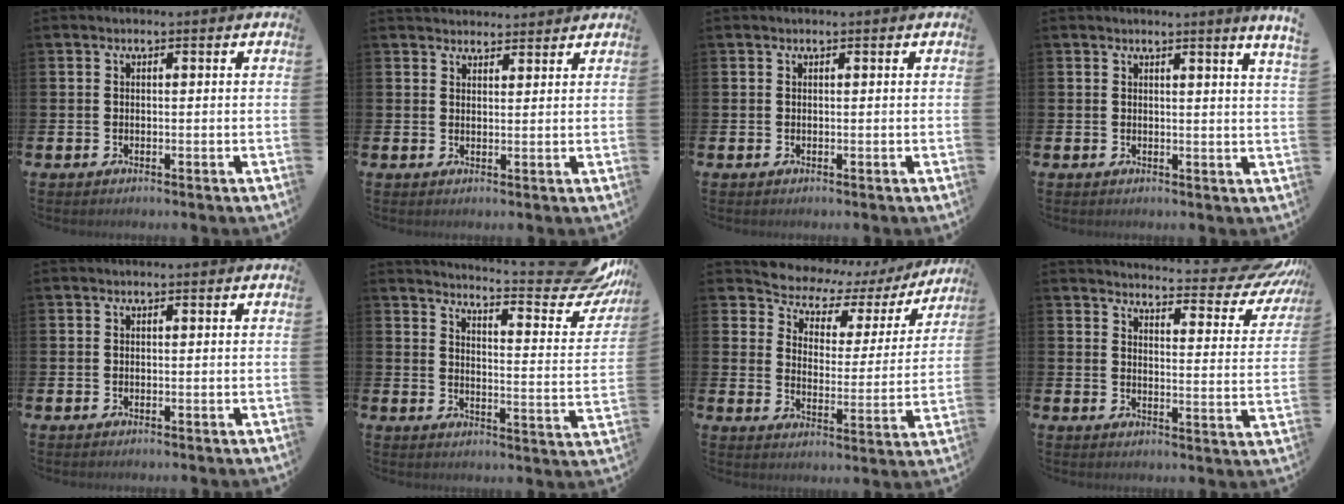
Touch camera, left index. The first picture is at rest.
{"total": 2.6, "force": [2.5, 0.7, -0.2], "torque": [0.012, -0.013, 0.044]}
{"total": 0.0}
{"total": 1.8, "force": [1.6, -0.8, 0.4], "torque": [-0.002, -0.015, 0.027]}
{"total": 0.0}
{"total": 6.7, "force": [5.9, 0.6, 3.2], "torque": [-0.044, -0.057, 0.089]}
{"total": 5.9, "force": [5.0, 2.8, 1.3], "torque": [-0.058, -0.037, 0.081]}
{"total": 5.5, "force": [5.0, 0.9, 2.0], "torque": [-0.027, -0.054, 0.075]}